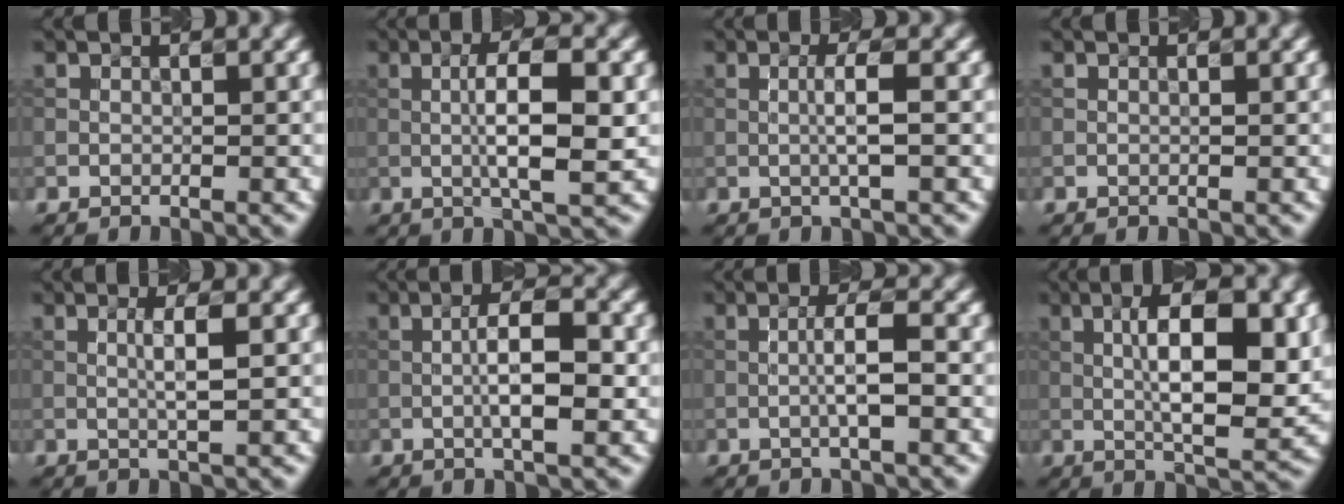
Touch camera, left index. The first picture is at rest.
{"total": 6.2, "force": [0.0, 1.3, 6.0], "torque": [-0.106, 0.005, -0.003]}
{"total": 2.3, "force": [0.0, 0.1, 2.3], "torque": [-0.046, 0.004, -0.004]}
{"total": 0.0}
{"total": 2.6, "force": [0.3, 0.3, 2.5], "torque": [-0.044, 0.006, 0.001]}
{"total": 5.2, "force": [-0.3, 1.3, 5.0], "torque": [-0.091, 0.008, -0.010]}
{"total": 3.0, "force": [-0.3, 0.3, 2.9], "torque": [-0.052, 0.006, -0.010]}
{"total": 9.3, "force": [1.0, 2.8, 8.8], "torque": [-0.131, 0.001, 0.016]}